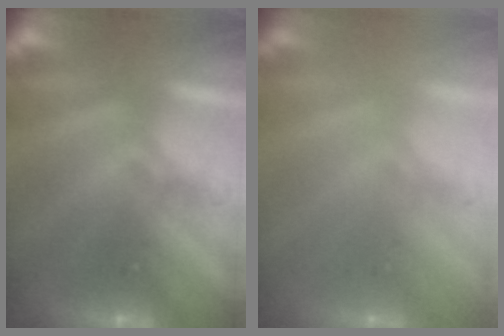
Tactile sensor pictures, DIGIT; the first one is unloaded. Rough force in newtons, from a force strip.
{"total": 2.4}